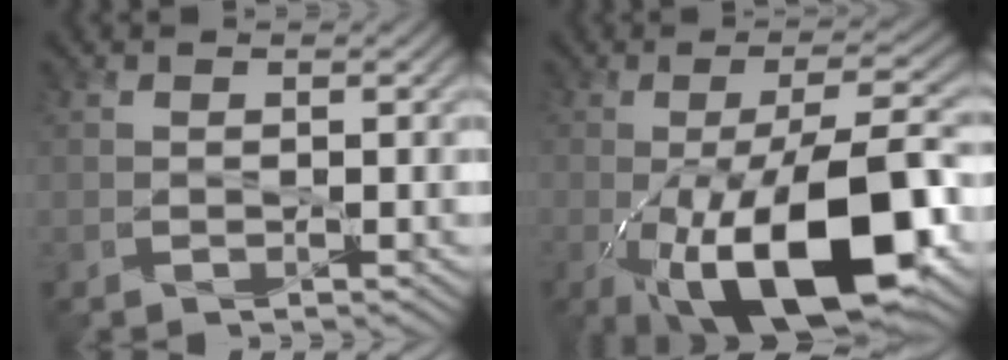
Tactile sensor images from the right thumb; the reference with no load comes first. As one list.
[{"total": 17.0, "force": [-5.7, 6.5, 14.7], "torque": [-0.229, -0.011, -0.092]}]